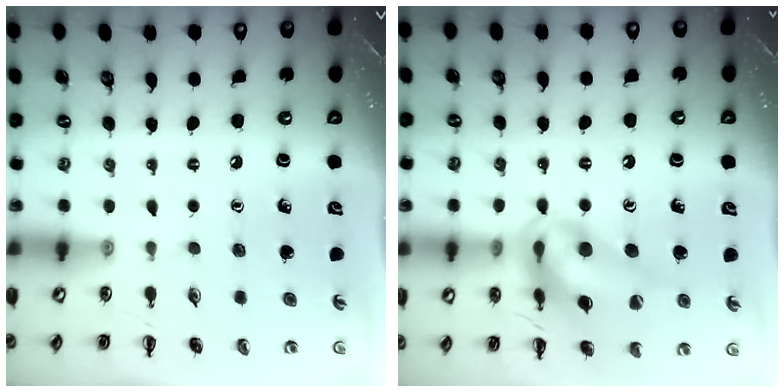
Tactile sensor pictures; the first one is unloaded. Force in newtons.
{"total": 14.3, "press": 13.9, "slide": 3.4}